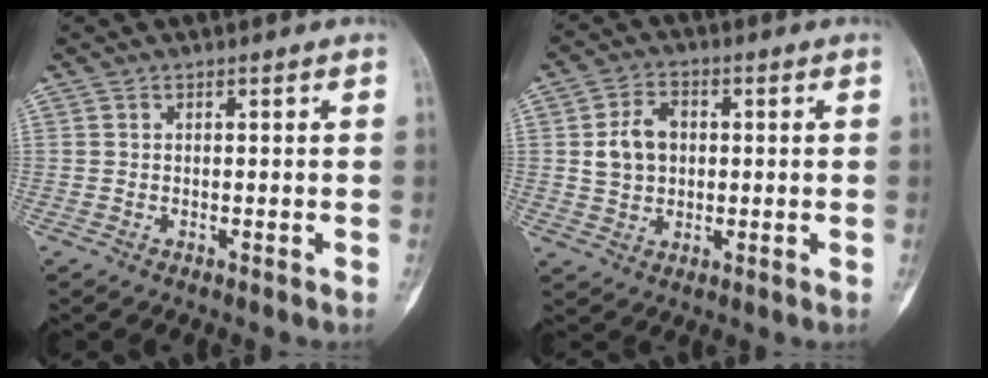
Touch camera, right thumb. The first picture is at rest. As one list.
[{"total": 7.2, "force": [0.8, 5.5, 4.5], "torque": [-0.061, 0.006, 0.015]}]